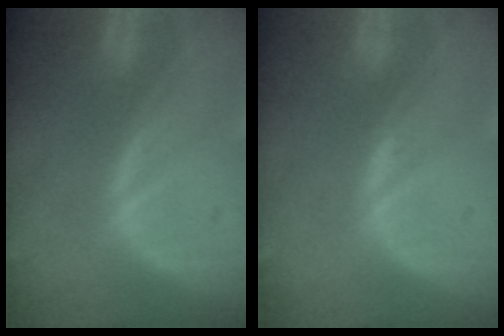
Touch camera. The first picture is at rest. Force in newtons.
{"total": 0.5, "press": 0.5, "slide": 0.2}